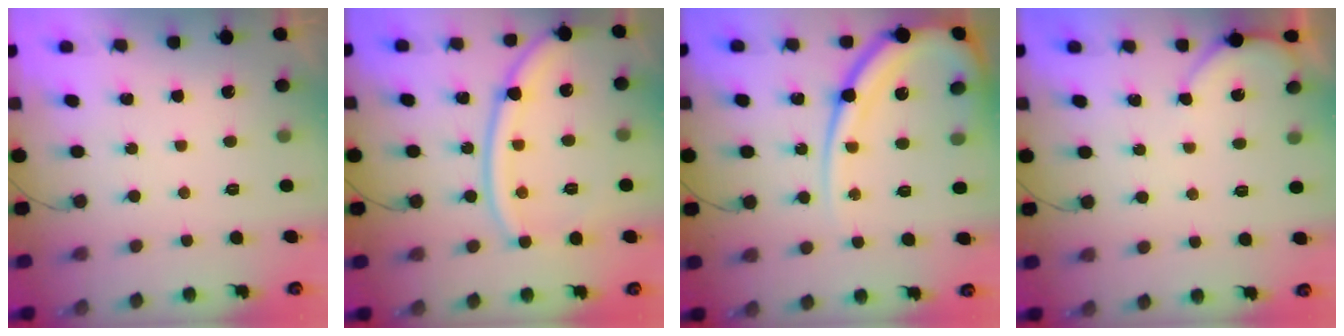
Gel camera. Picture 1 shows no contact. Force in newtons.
{"total": 15.3, "press": 15.2, "slide": 1.5}
{"total": 16.9, "press": 16.8, "slide": 1.8}
{"total": 2.3, "press": 2.2, "slide": 0.4}